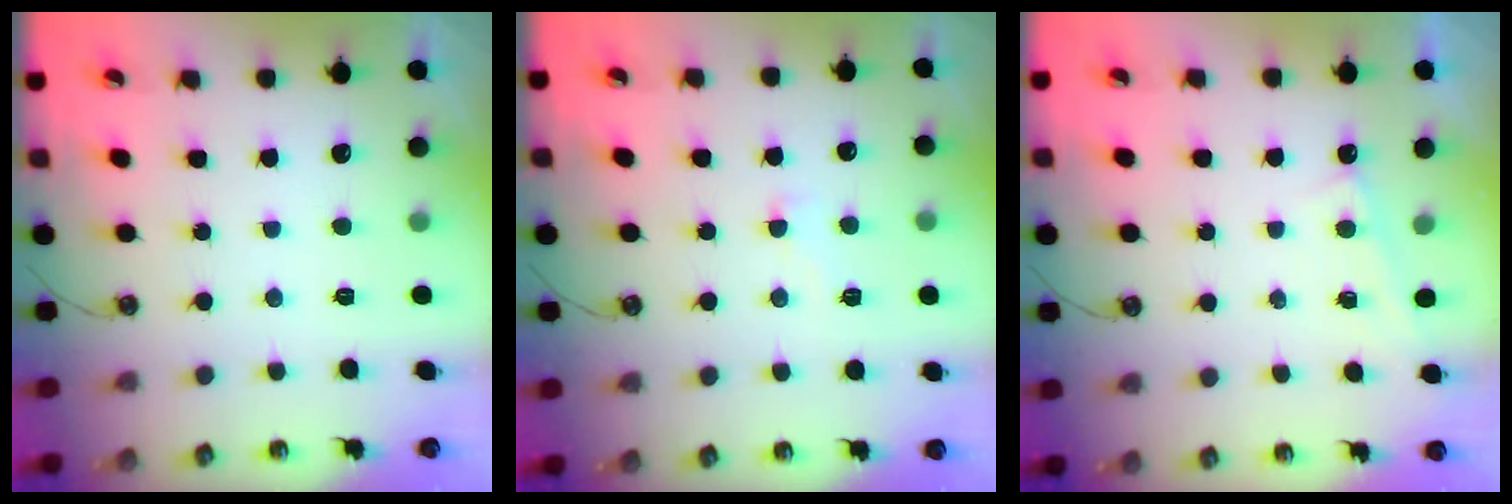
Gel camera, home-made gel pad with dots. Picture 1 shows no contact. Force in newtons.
{"total": 2.7, "press": 2.5, "slide": 1.1}
{"total": 0.9, "press": 0.9, "slide": 0.1}